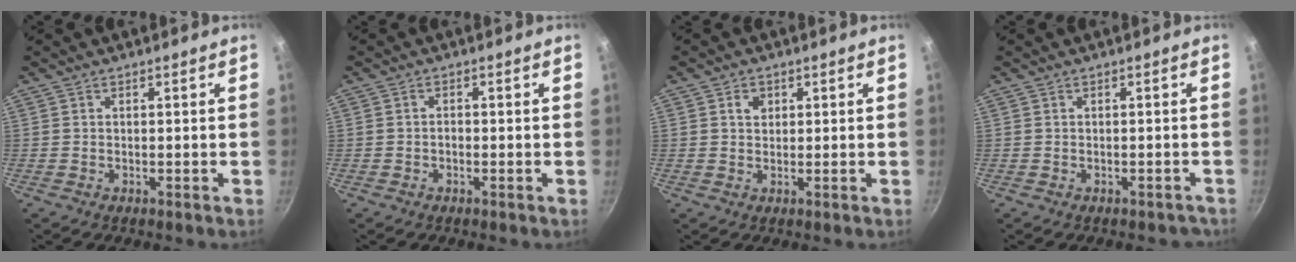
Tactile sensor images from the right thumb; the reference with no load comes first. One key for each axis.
{"total": 1.0, "fx": -0.4, "fy": 0.6, "fz": 0.7, "tx": -0.009, "ty": 0.006, "tz": -0.007}
{"total": 2.3, "fx": 0.8, "fy": 1.9, "fz": 1.2, "tx": -0.010, "ty": 0.002, "tz": 0.012}
{"total": 1.9, "fx": -1.5, "fy": 1.2, "fz": 0.3, "tx": 0.022, "ty": 0.036, "tz": 0.001}